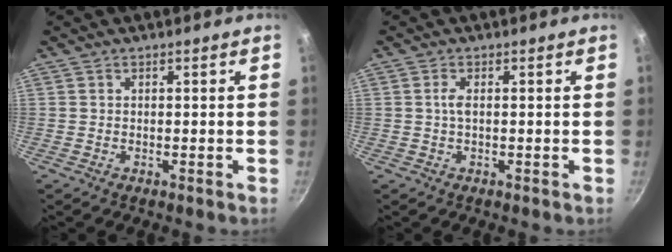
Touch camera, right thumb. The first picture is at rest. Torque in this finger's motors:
{"motor_torque": [0.28, -0.39, 0.42, 0.10, 0.00]}